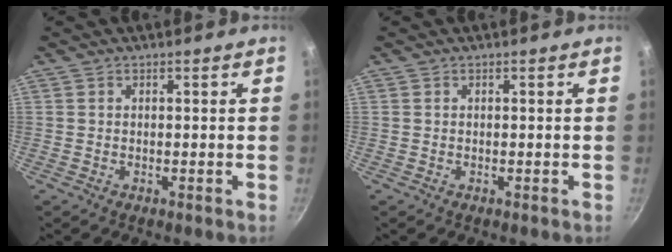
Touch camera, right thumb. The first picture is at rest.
{"total": 0.0}